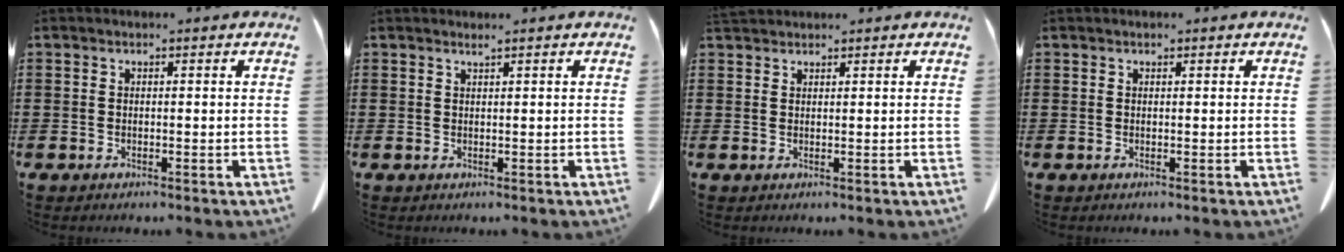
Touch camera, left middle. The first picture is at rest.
{"total": 0.9, "force": [0.8, -0.1, 0.4], "torque": [-0.009, -0.005, 0.017]}
{"total": 1.6, "force": [1.6, 0.3, 0.4], "torque": [-0.013, 0.000, 0.032]}
{"total": 0.0}